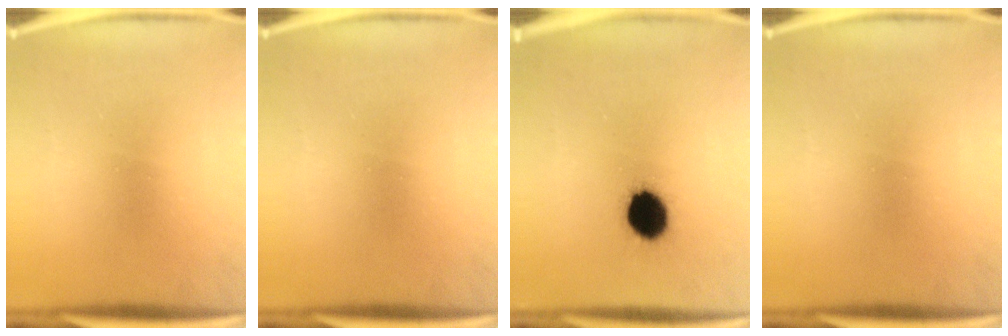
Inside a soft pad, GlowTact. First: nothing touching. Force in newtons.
{"total": 0.0}
{"total": 10.8}
{"total": 0.0}